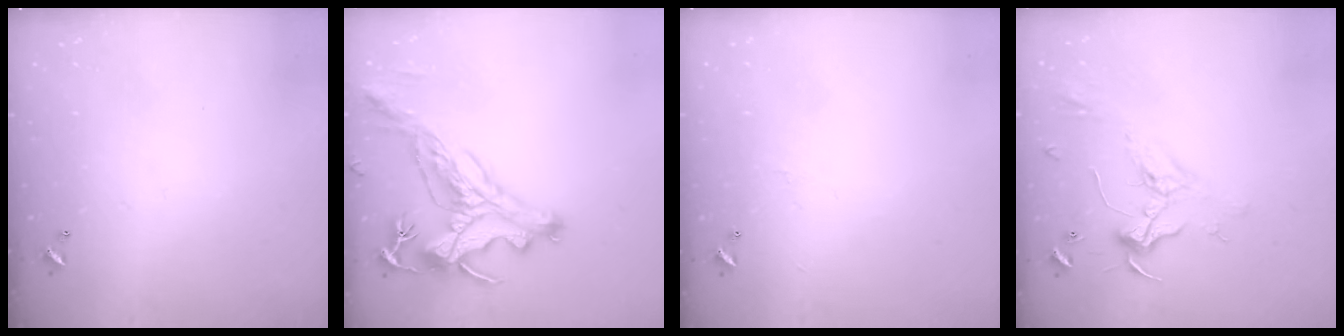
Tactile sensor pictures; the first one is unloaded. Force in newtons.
{"total": 3.7, "press": 3.4, "slide": 1.5}
{"total": 0.8, "press": 0.7, "slide": 0.5}
{"total": 2.5, "press": 2.3, "slide": 0.8}